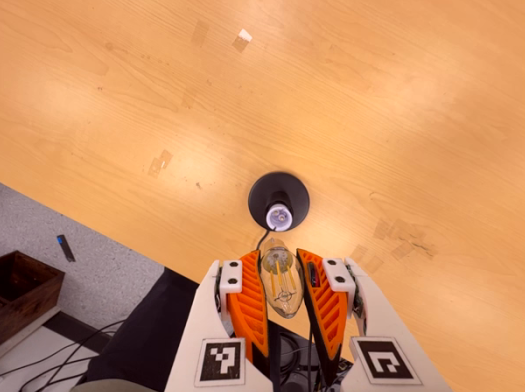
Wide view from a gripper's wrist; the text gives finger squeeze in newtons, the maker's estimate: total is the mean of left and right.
{"total": 21.8, "left": 24.6, "right": 19.0}